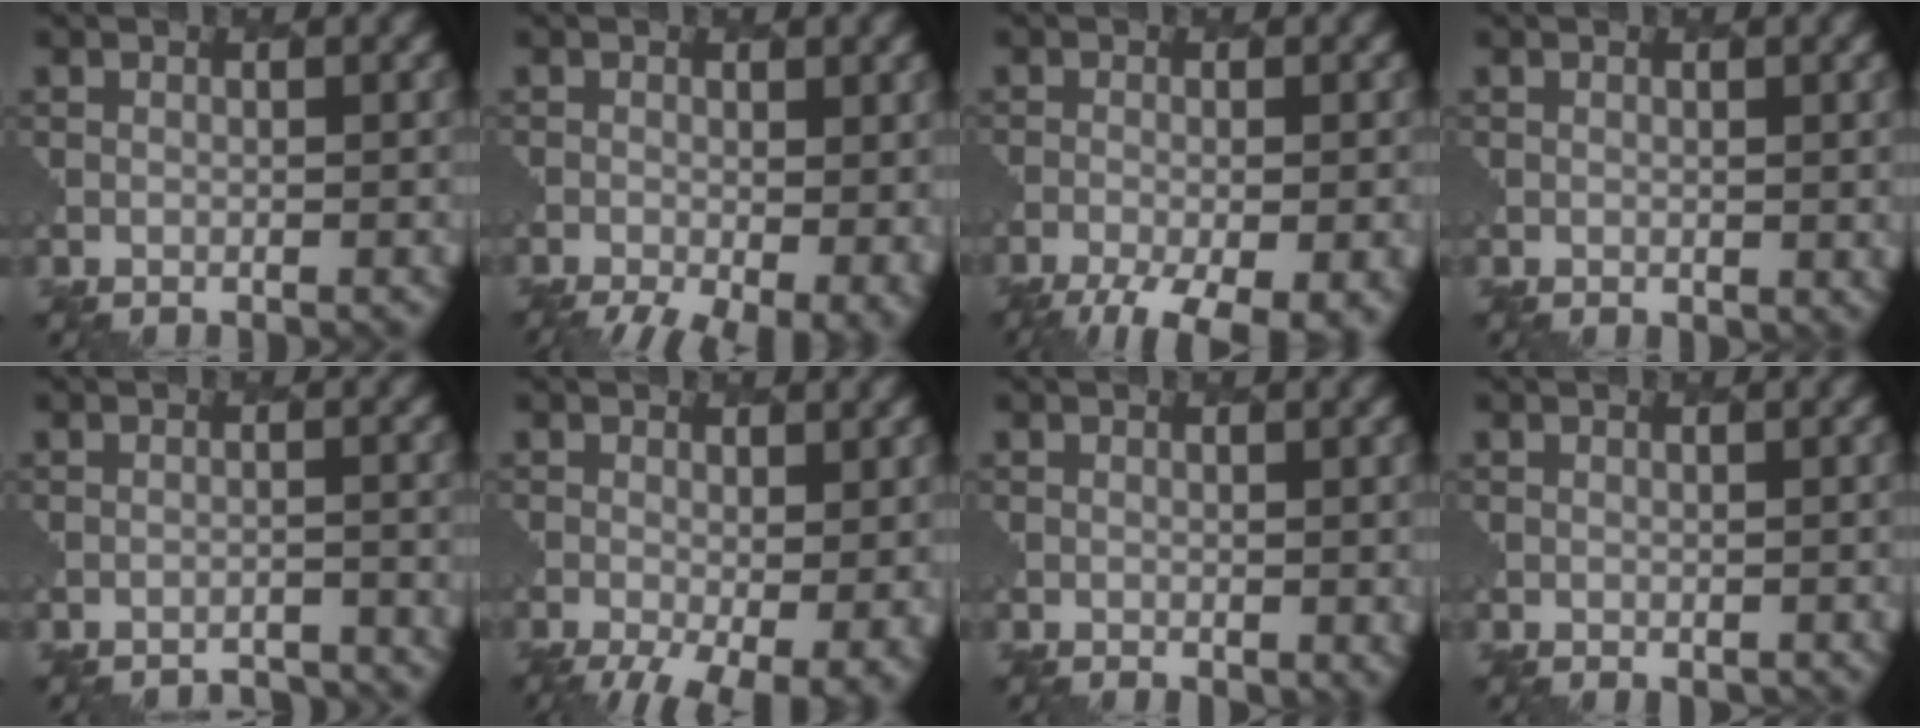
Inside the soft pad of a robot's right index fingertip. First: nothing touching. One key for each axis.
{"total": 8.1, "fx": -3.5, "fy": 3.6, "fz": 6.3, "tx": -0.083, "ty": -0.028, "tz": -0.040}
{"total": 9.6, "fx": -6.2, "fy": 3.5, "fz": 6.4, "tx": -0.100, "ty": -0.031, "tz": -0.077}
{"total": 1.5, "fx": 0.5, "fy": 0.9, "fz": 1.1, "tx": -0.012, "ty": -0.005, "tz": 0.008}
{"total": 2.4, "fx": -2.4, "fy": 0.3, "fz": 0.1, "tx": 0.003, "ty": 0.007, "tz": -0.036}
{"total": 7.4, "fx": -2.5, "fy": 3.1, "fz": 6.2, "tx": -0.096, "ty": -0.023, "tz": -0.028}
{"total": 2.2, "fx": 0.1, "fy": 1.2, "fz": 1.9, "tx": -0.022, "ty": -0.007, "tz": 0.005}
{"total": 1.0, "fx": 0.4, "fy": 0.6, "fz": 0.6, "tx": -0.008, "ty": -0.005, "tz": 0.007}